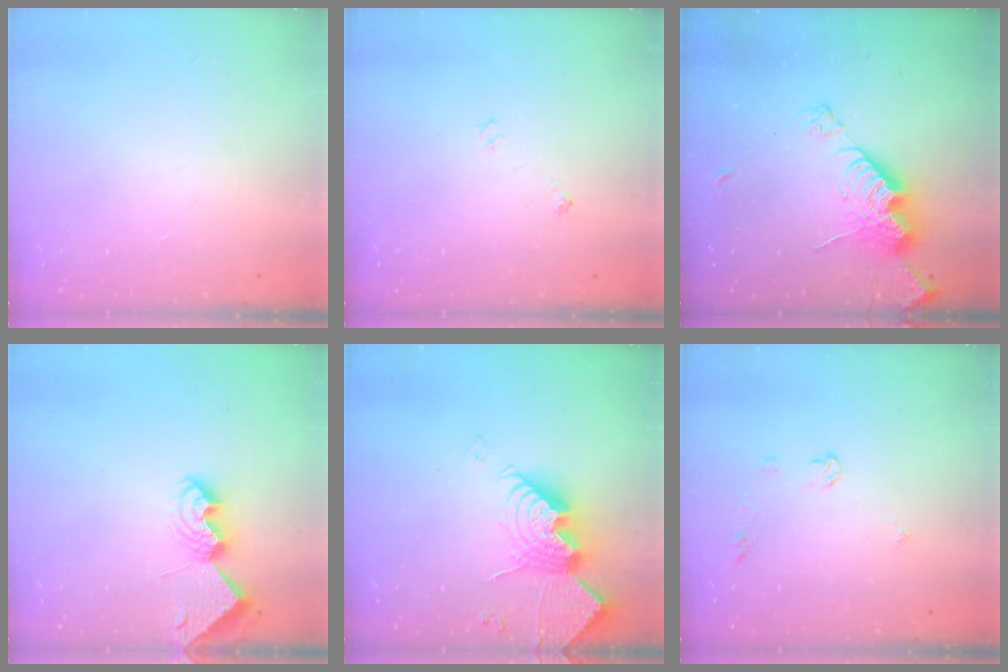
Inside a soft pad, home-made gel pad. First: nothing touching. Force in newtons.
{"total": 3.7, "press": 3.7, "slide": 0.6}
{"total": 13.5, "press": 13.4, "slide": 1.1}
{"total": 8.7, "press": 8.6, "slide": 1.1}
{"total": 14.9, "press": 14.8, "slide": 1.2}
{"total": 3.9, "press": 3.8, "slide": 0.6}